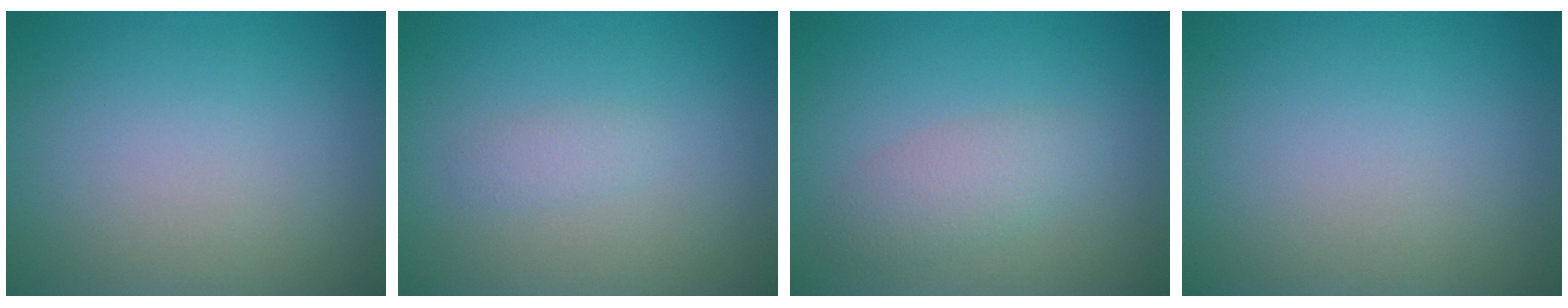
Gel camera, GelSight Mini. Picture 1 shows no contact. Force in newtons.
{"total": 1.0, "press": 1.0, "slide": 0.0}
{"total": 2.4, "press": 2.4, "slide": 0.0}
{"total": 0.0}